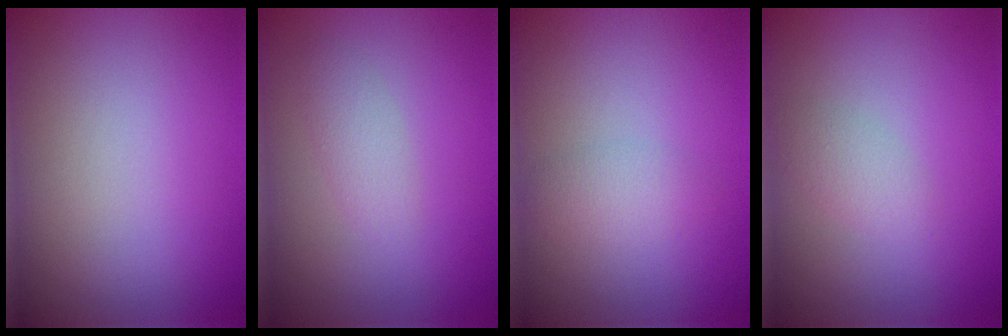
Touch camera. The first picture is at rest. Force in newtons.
{"total": 1.5, "press": 1.5, "slide": 0.1}
{"total": 1.8, "press": 1.8, "slide": 0.1}
{"total": 1.5, "press": 1.5, "slide": 0.1}